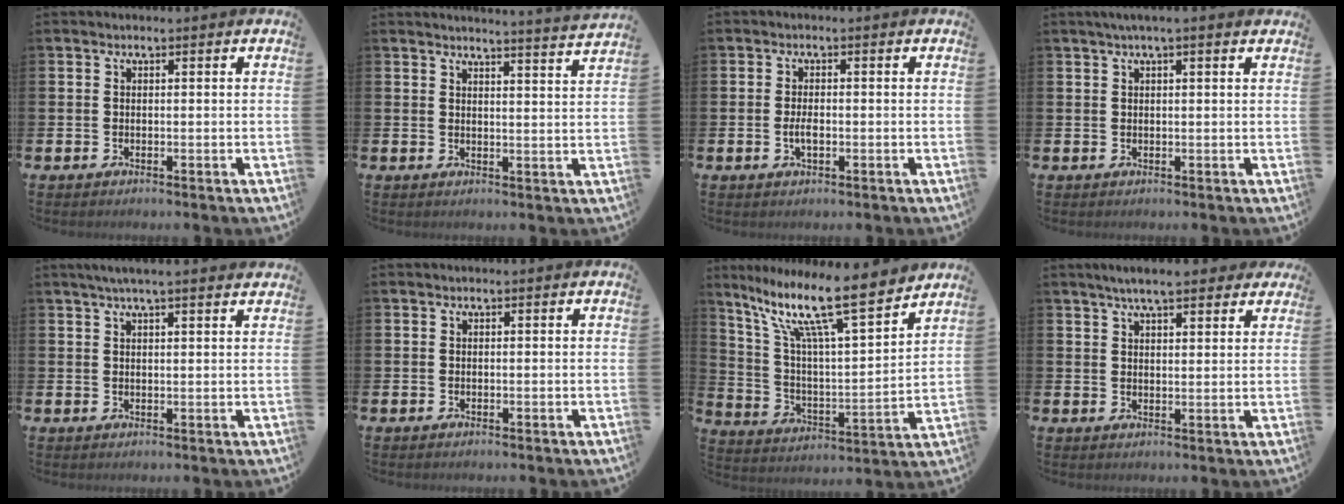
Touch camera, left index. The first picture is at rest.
{"total": 3.7, "force": [3.6, -0.8, 0.1], "torque": [0.003, -0.033, 0.061]}
{"total": 2.1, "force": [-0.3, 0.9, 1.9], "torque": [-0.031, -0.001, -0.006]}
{"total": 1.9, "force": [1.3, 0.1, 1.3], "torque": [-0.021, 0.003, 0.022]}
{"total": 3.2, "force": [2.8, 0.0, 1.5], "torque": [-0.031, -0.004, 0.050]}
{"total": 0.0}
{"total": 14.3, "force": [10.9, 2.4, 8.9], "torque": [-0.193, -0.064, 0.181]}
{"total": 5.6, "force": [4.9, 1.3, 2.4], "torque": [-0.045, -0.014, 0.088]}